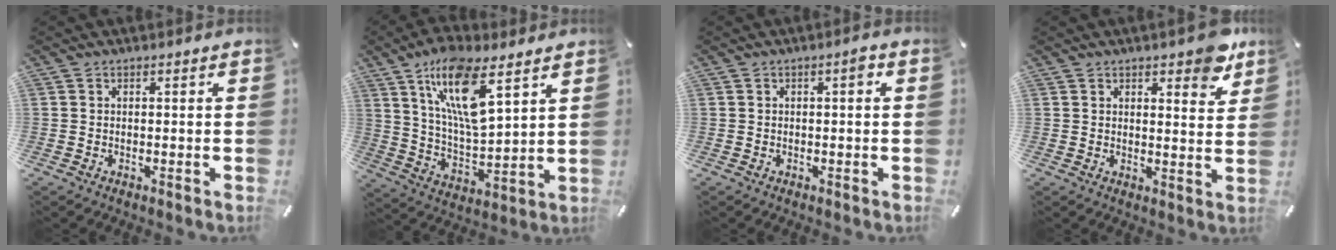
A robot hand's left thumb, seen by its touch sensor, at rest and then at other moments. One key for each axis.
{"total": 16.5, "fx": 9.9, "fy": 5.6, "fz": 12.0, "tx": -0.236, "ty": -0.036, "tz": 0.169}
{"total": 2.1, "fx": 0.5, "fy": 0.5, "fz": 2.0, "tx": -0.031, "ty": 0.003, "tz": 0.004}
{"total": 6.5, "fx": 5.1, "fy": 2.5, "fz": 3.2, "tx": -0.028, "ty": -0.034, "tz": 0.083}